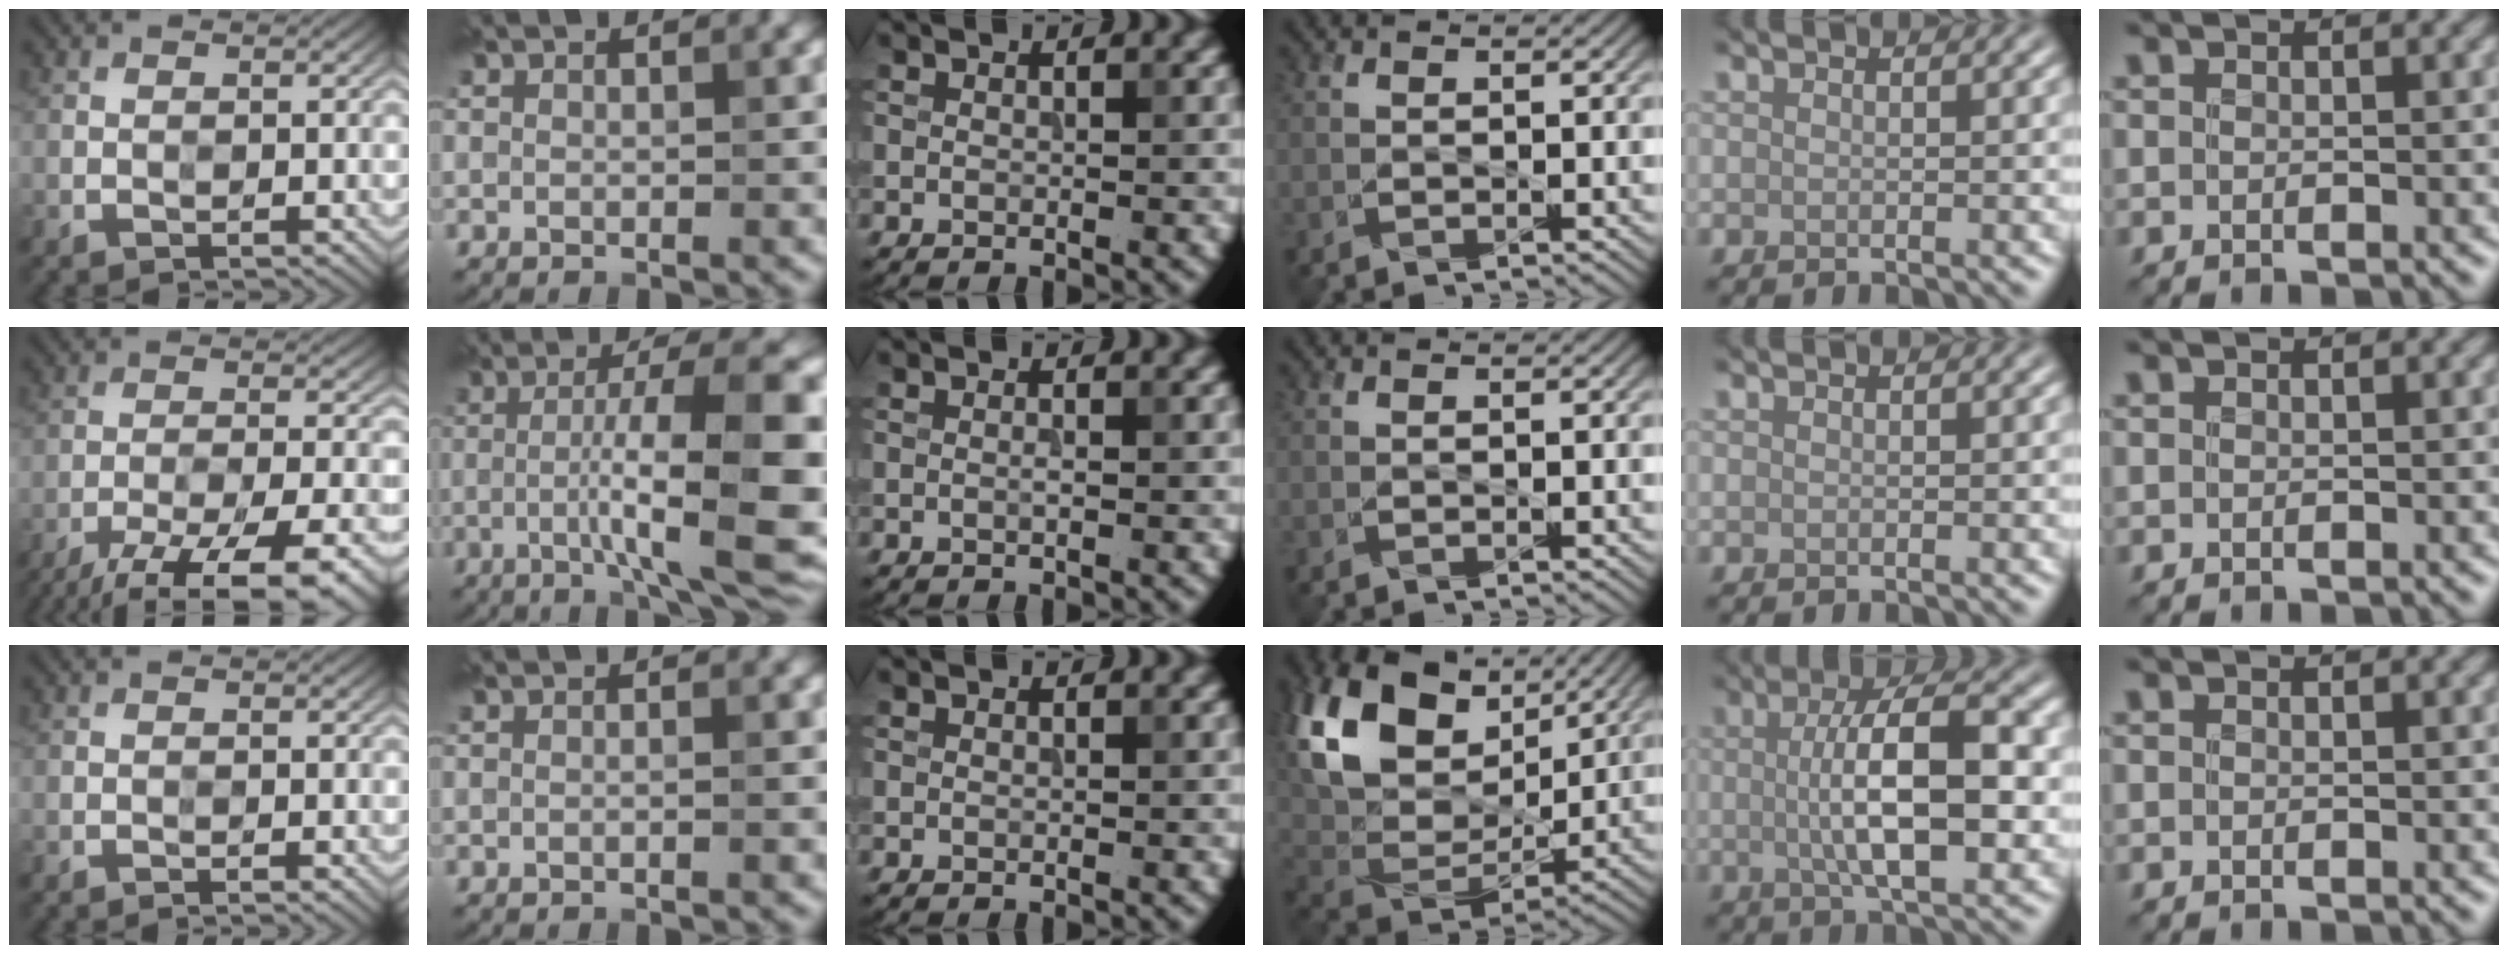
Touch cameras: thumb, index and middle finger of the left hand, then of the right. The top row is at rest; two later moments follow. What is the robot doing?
{"motion": "wipe", "object": "measuring cup"}